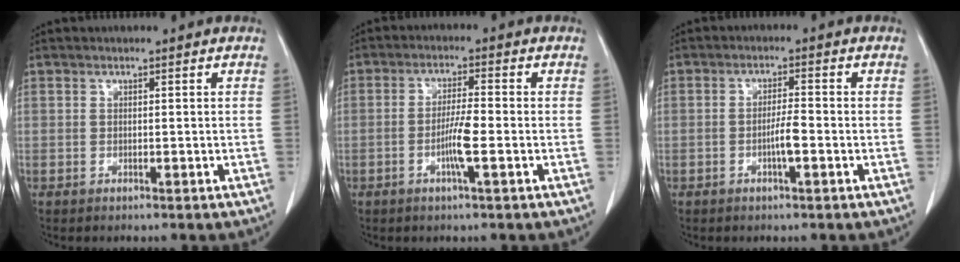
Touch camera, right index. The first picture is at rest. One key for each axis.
{"total": 4.9, "fx": -1.5, "fy": 0.0, "fz": 4.7, "tx": -0.091, "ty": -0.005, "tz": -0.030}
{"total": 3.3, "fx": -1.0, "fy": 0.2, "fz": 3.1, "tx": -0.057, "ty": 0.000, "tz": -0.019}